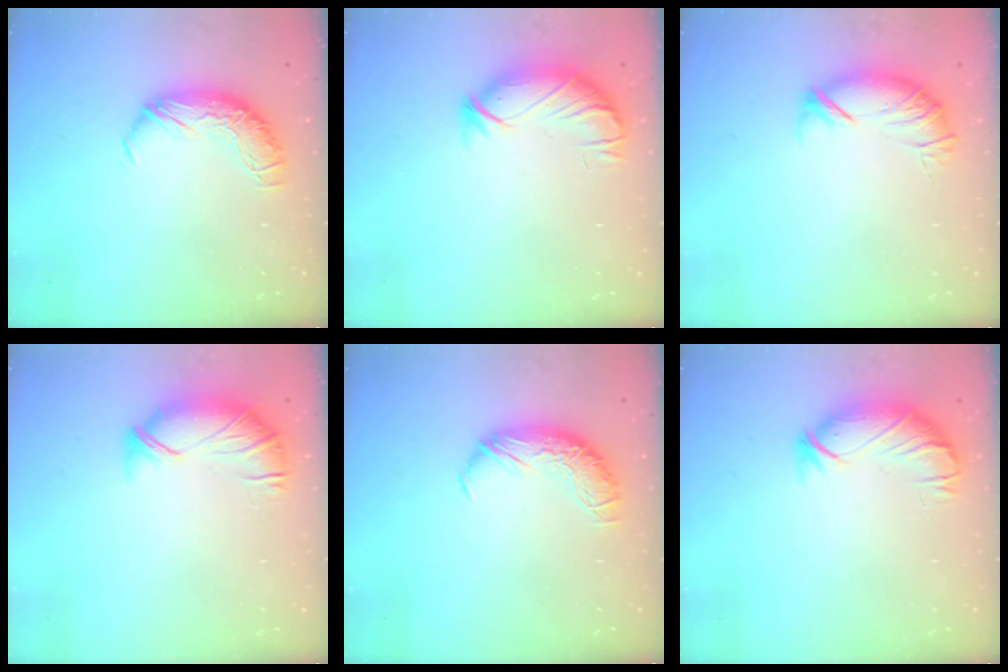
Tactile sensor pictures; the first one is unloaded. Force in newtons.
{"total": 4.0, "press": 3.4, "slide": 2.1}
{"total": 4.3, "press": 3.8, "slide": 1.9}
{"total": 2.5, "press": 1.9, "slide": 1.7}
{"total": 0.0}
{"total": 3.7, "press": 3.1, "slide": 2.0}